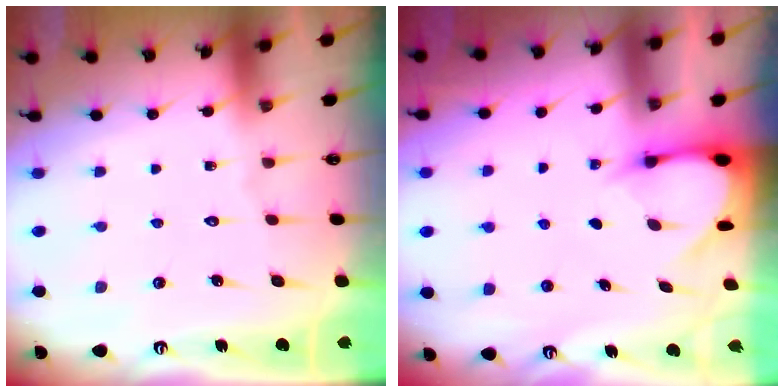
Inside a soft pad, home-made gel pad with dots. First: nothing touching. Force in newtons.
{"total": 3.5, "press": 3.5, "slide": 0.3}